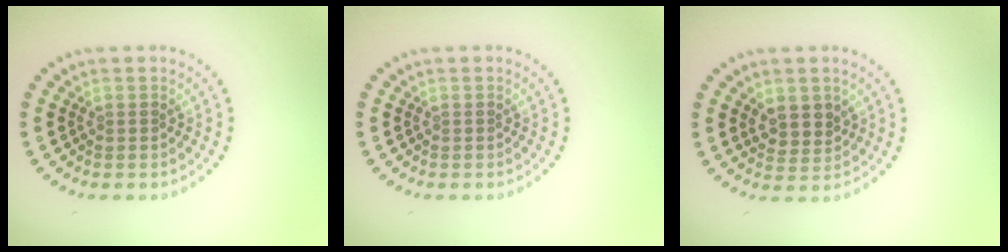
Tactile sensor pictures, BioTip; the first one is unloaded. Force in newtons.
{"total": 0.0}
{"total": 2.4, "press": 2.2, "slide": 1.0}